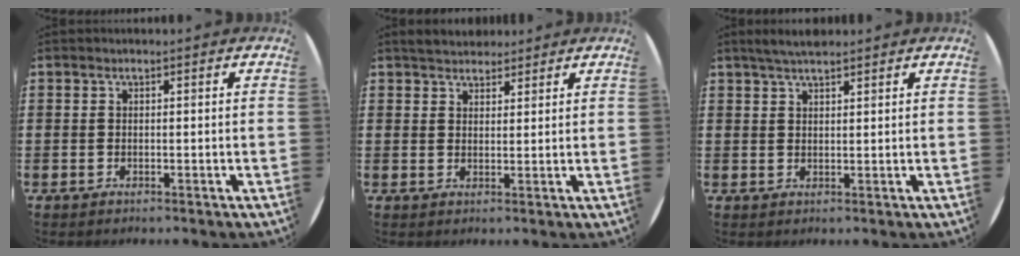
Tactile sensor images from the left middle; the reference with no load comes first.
{"total": 3.1, "force": [3.0, 0.8, 0.2], "torque": [-0.001, -0.005, 0.057]}
{"total": 2.8, "force": [2.5, 0.5, 1.2], "torque": [-0.029, 0.001, 0.046]}